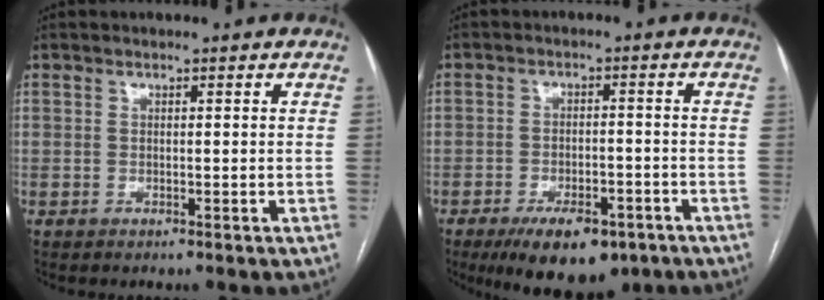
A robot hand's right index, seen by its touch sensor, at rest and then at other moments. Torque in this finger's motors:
{"motor_torque": [0.11, -0.14, 0.12, -0.01]}